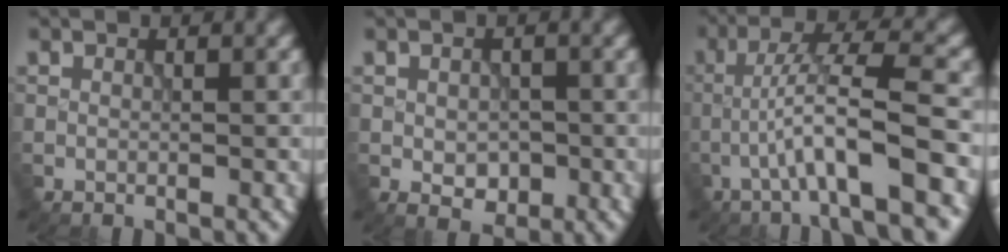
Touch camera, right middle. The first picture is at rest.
{"total": 2.7, "force": [-0.7, 1.8, 1.8], "torque": [-0.028, -0.006, -0.009]}
{"total": 8.0, "force": [-2.7, 1.0, 7.4], "torque": [-0.126, 0.023, -0.049]}